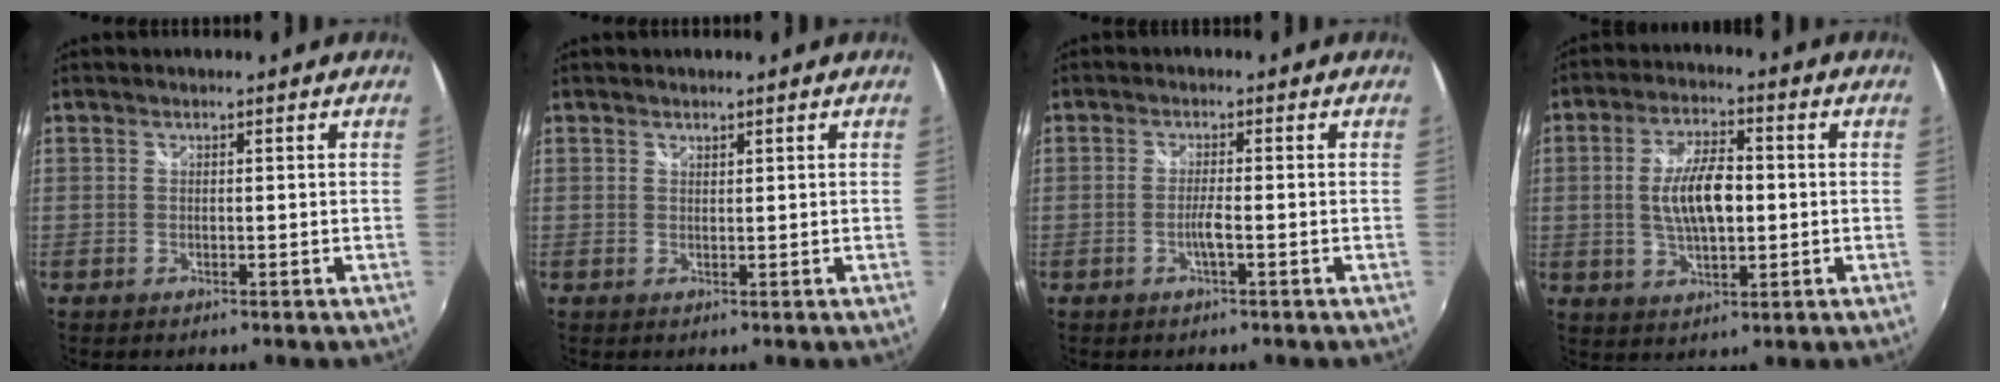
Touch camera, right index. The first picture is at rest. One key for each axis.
{"total": 0.6, "fx": 0.5, "fy": 0.3, "fz": 0.1, "tx": 0.000, "ty": 0.000, "tz": 0.008}
{"total": 1.9, "fx": -0.9, "fy": -0.3, "fz": 1.7, "tx": -0.032, "ty": -0.002, "tz": -0.018}
{"total": 9.8, "fx": -0.2, "fy": 4.2, "fz": 8.8, "tx": -0.168, "ty": 0.004, "tz": -0.001}